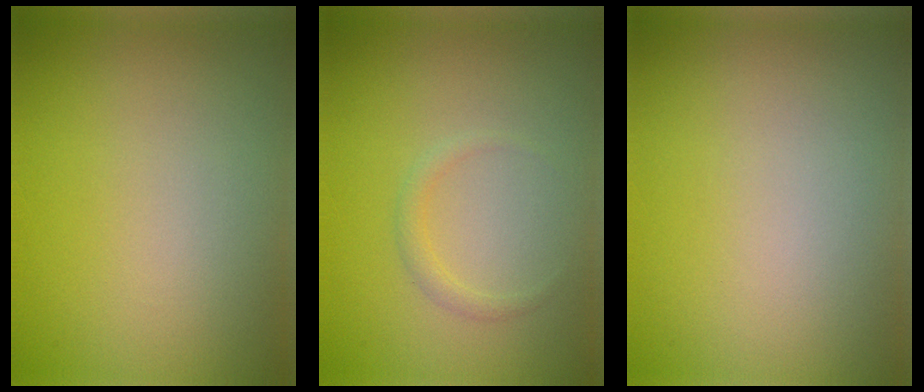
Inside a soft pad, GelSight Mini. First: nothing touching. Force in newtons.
{"total": 0.9, "press": 0.9, "slide": 0.1}
{"total": 0.0}